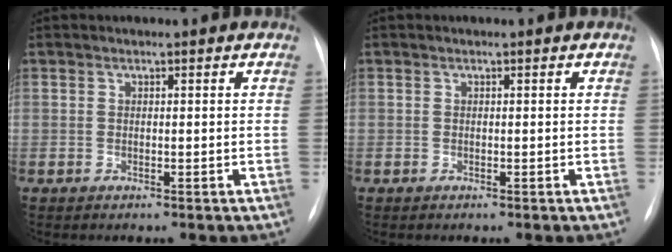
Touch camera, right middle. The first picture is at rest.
{"total": 0.0}